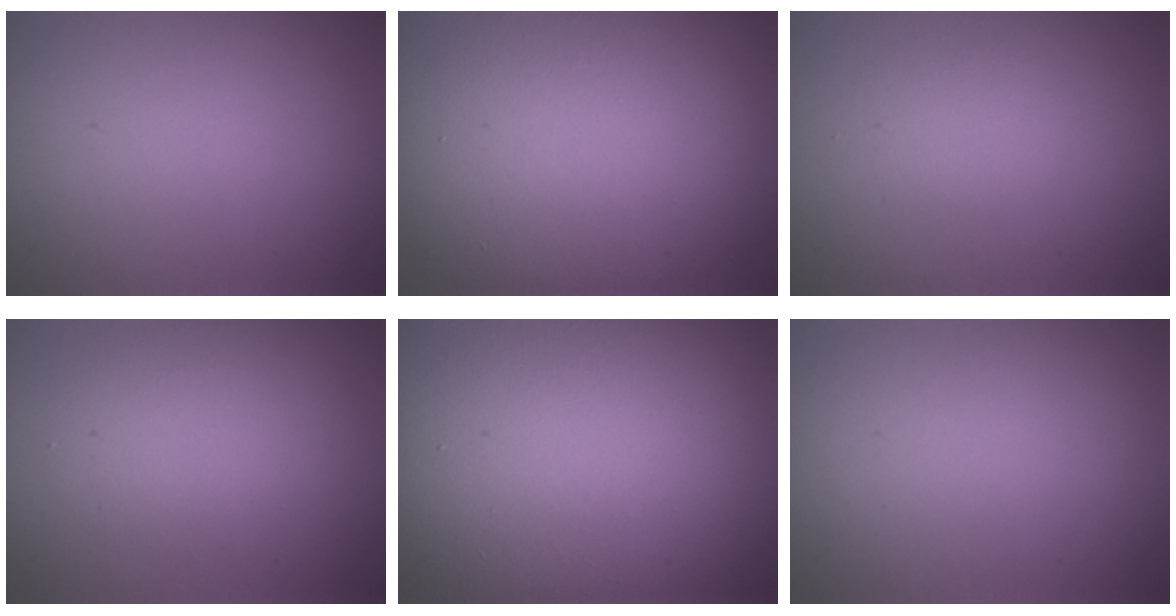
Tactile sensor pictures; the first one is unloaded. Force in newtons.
{"total": 15.5, "press": 15.5, "slide": 1.2}
{"total": 1.4, "press": 1.4, "slide": 0.1}
{"total": 3.4, "press": 3.3, "slide": 0.3}
{"total": 23.0, "press": 23.0, "slide": 1.3}
{"total": 0.0}